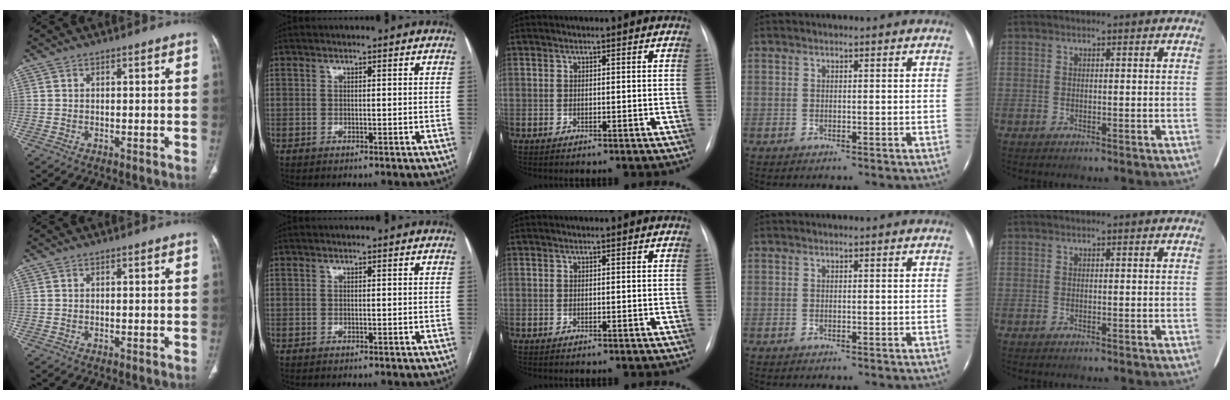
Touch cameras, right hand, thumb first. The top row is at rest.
{}